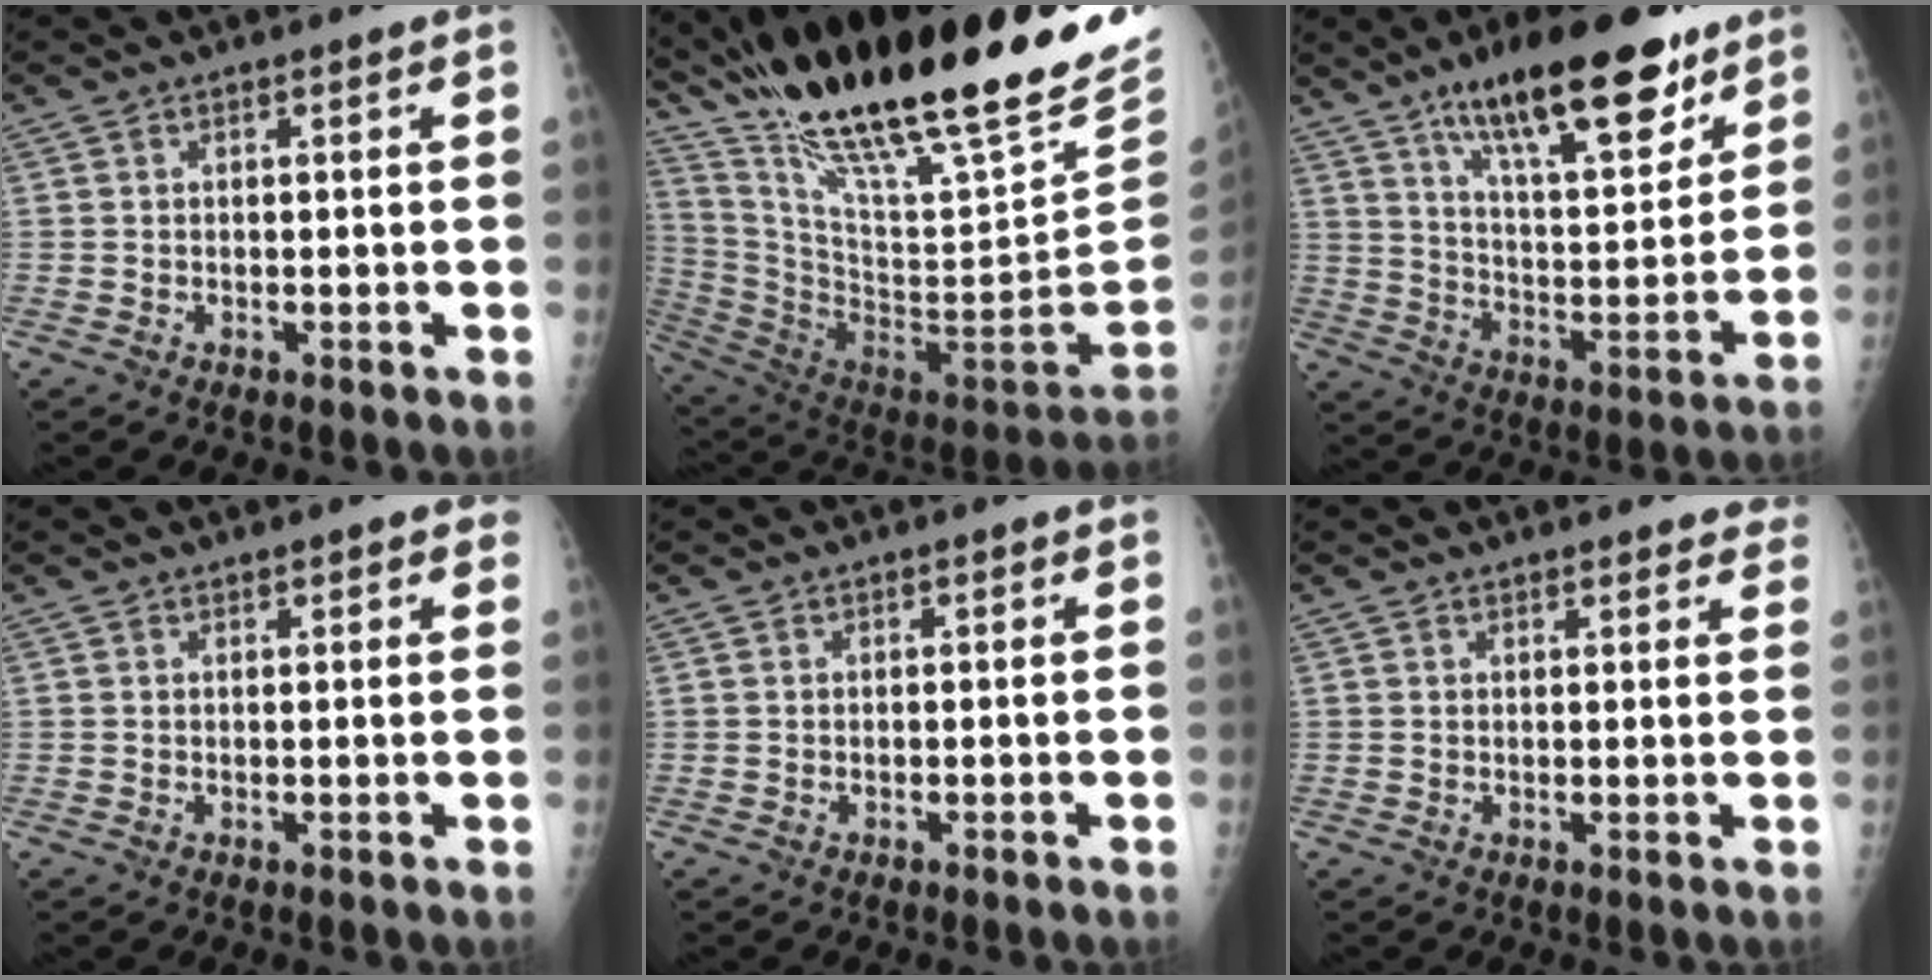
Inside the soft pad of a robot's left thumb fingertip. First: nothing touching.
{"total": 36.6, "force": [26.0, 7.7, 24.5], "torque": [-0.391, -0.103, 0.428]}
{"total": 21.7, "force": [14.2, 6.9, 15.0], "torque": [-0.199, -0.065, 0.230]}
{"total": 2.3, "force": [1.6, 0.8, 1.3], "torque": [-0.003, 0.000, 0.015]}
{"total": 0.0}
{"total": 4.9, "force": [4.5, 1.6, 1.2], "torque": [0.018, -0.014, 0.038]}